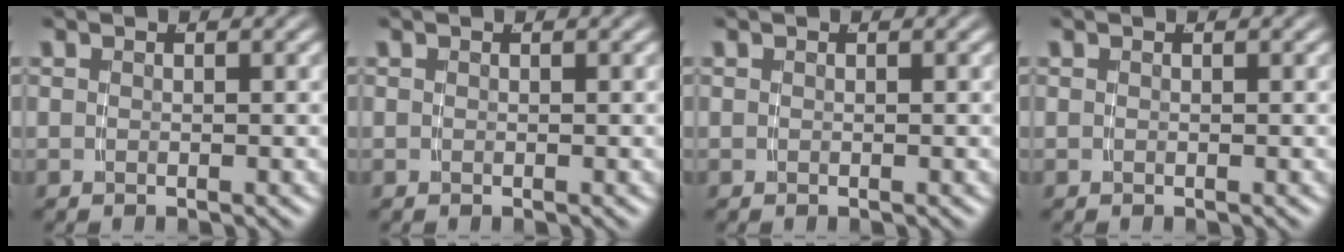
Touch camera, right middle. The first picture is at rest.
{"total": 0.0}
{"total": 0.0}
{"total": 0.0}